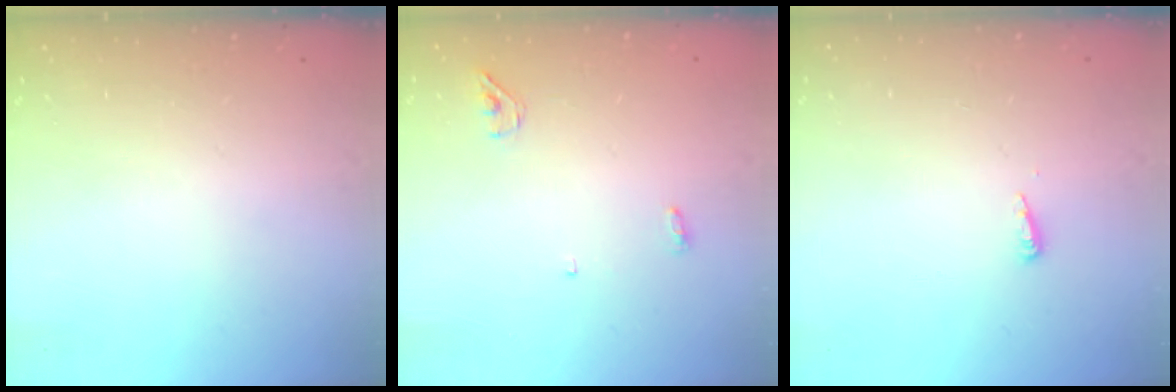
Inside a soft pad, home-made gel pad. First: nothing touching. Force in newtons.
{"total": 3.6, "press": 3.5, "slide": 0.9}
{"total": 3.8, "press": 3.7, "slide": 0.6}